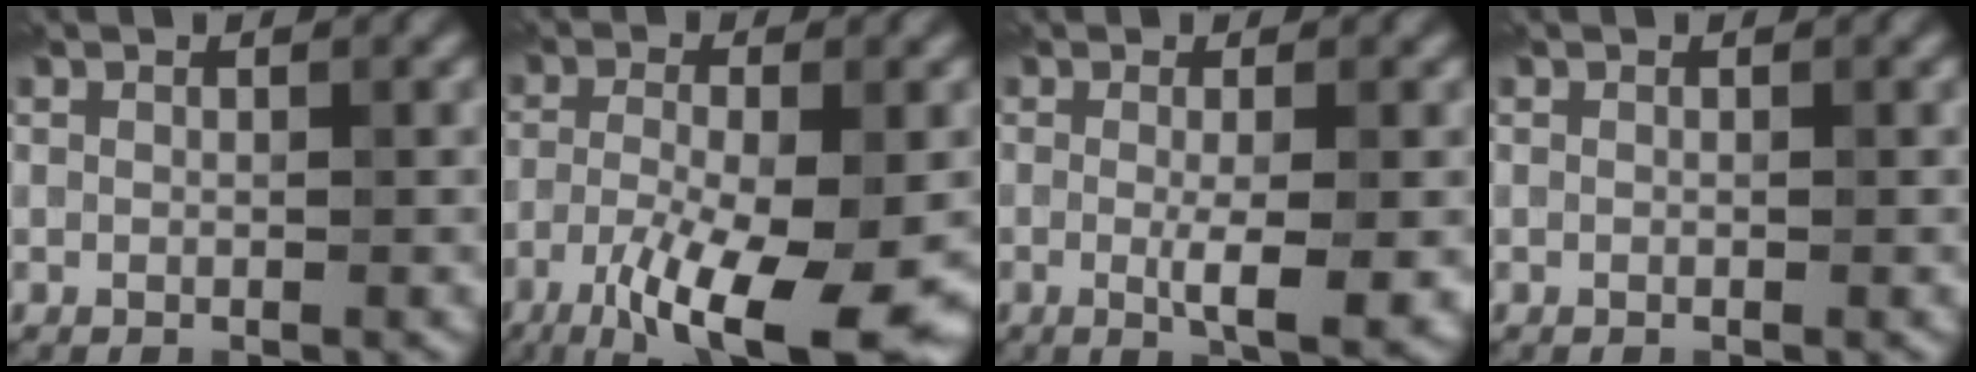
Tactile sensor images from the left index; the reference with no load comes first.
{"total": 10.9, "force": [-5.0, 2.8, 9.2], "torque": [-0.168, -0.022, -0.084]}
{"total": 4.2, "force": [-0.5, 0.8, 4.1], "torque": [-0.064, -0.010, -0.006]}
{"total": 0.0}